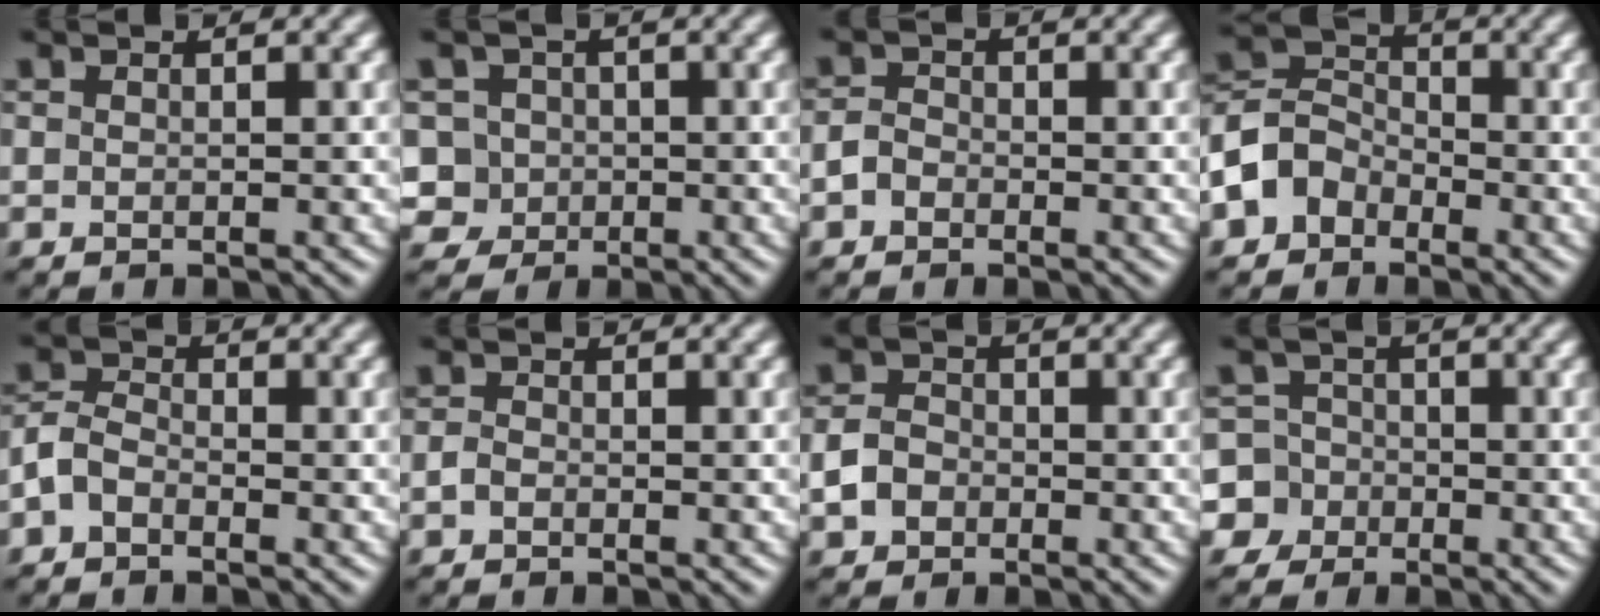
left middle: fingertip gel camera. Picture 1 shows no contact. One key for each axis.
{"total": 5.0, "fx": 0.3, "fy": 4.5, "fz": 2.0, "tx": -0.028, "ty": 0.024, "tz": -0.012}
{"total": 1.6, "fx": -1.0, "fy": 1.2, "fz": 0.5, "tx": -0.004, "ty": 0.004, "tz": -0.029}
{"total": 4.5, "fx": -2.4, "fy": 3.4, "fz": 1.6, "tx": -0.030, "ty": 0.010, "tz": -0.062}
{"total": 2.6, "fx": -1.5, "fy": 1.6, "fz": 1.4, "tx": -0.031, "ty": 0.008, "tz": -0.041}
{"total": 0.9, "fx": -0.6, "fy": 0.6, "fz": 0.4, "tx": -0.009, "ty": -0.002, "tz": -0.016}
{"total": 2.8, "fx": -1.1, "fy": 2.3, "fz": 1.2, "tx": -0.022, "ty": 0.003, "tz": -0.027}
{"total": 8.1, "fx": -3.3, "fy": 7.2, "fz": 1.5, "tx": -0.036, "ty": 0.001, "tz": -0.098}